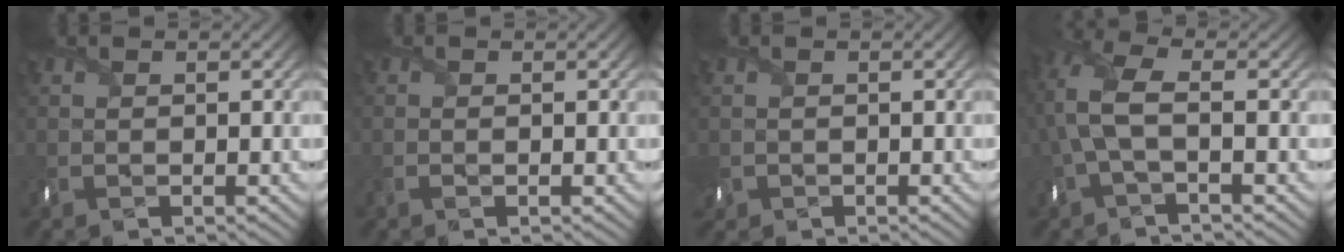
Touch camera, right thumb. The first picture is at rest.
{"total": 0.0}
{"total": 1.2, "force": [-0.3, 1.1, 0.3], "torque": [-0.015, -0.004, -0.011]}
{"total": 6.2, "force": [-0.4, 2.5, 5.7], "torque": [-0.140, 0.016, -0.019]}